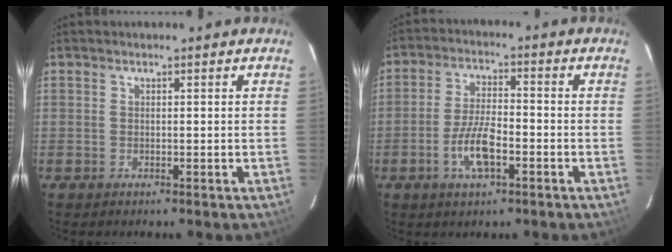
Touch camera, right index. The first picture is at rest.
{"total": 7.7, "force": [-3.2, 2.7, 6.5], "torque": [-0.133, 0.001, -0.061]}